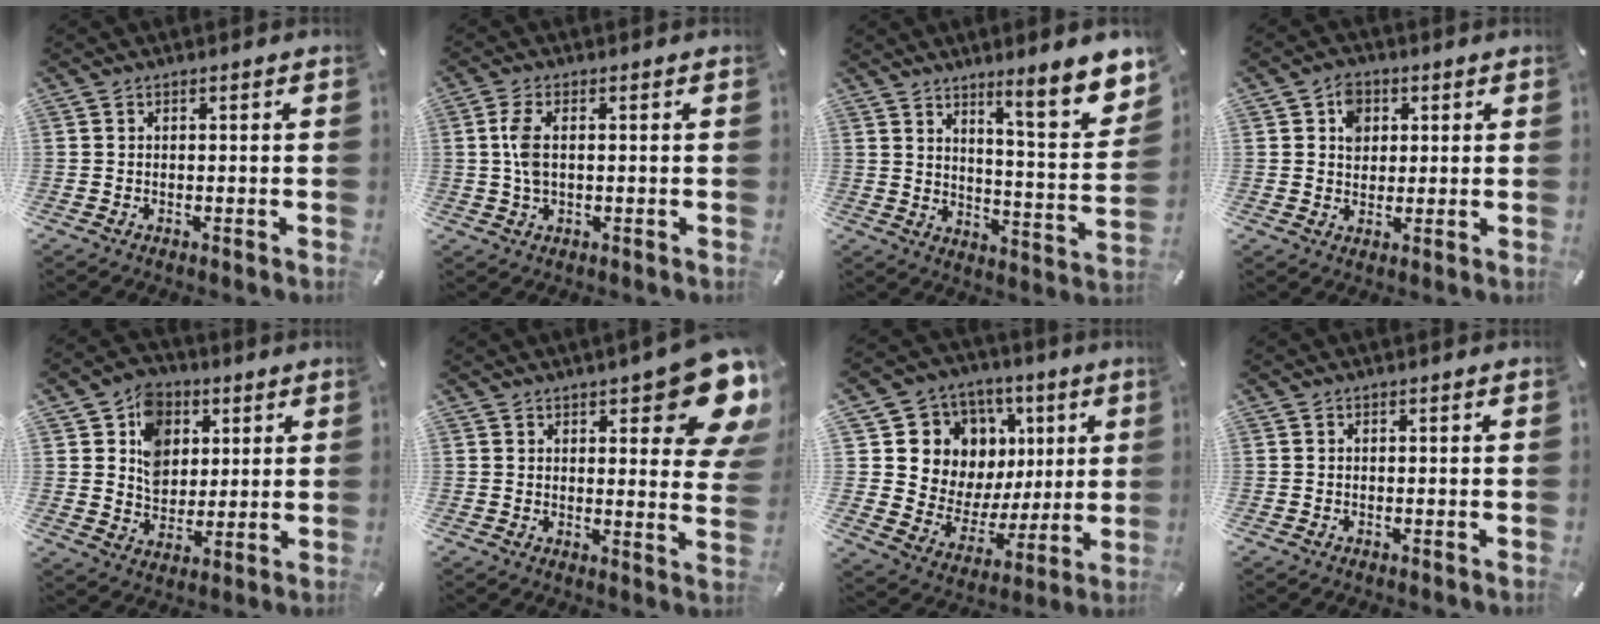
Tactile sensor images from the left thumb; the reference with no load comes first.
{"total": 4.9, "force": [0.4, 2.3, 4.3], "torque": [-0.108, 0.000, 0.000]}
{"total": 11.8, "force": [9.1, 1.9, 7.2], "torque": [-0.092, -0.082, 0.147]}
{"total": 5.3, "force": [1.6, 4.6, 2.2], "torque": [-0.030, 0.002, 0.024]}
{"total": 10.5, "force": [3.3, 9.0, 4.1], "torque": [-0.075, -0.001, 0.066]}
{"total": 15.3, "force": [8.4, 5.0, 11.7], "torque": [-0.143, -0.061, 0.137]}
{"total": 11.5, "force": [4.2, 10.6, 1.3], "torque": [-0.022, -0.053, 0.094]}
{"total": 0.0}